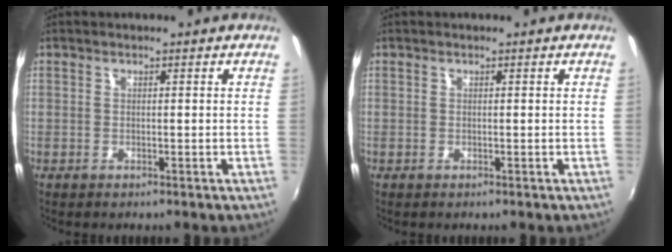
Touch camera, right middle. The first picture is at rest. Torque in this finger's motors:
{"motor_torque": [0.00, 0.00, 0.00, 0.01]}